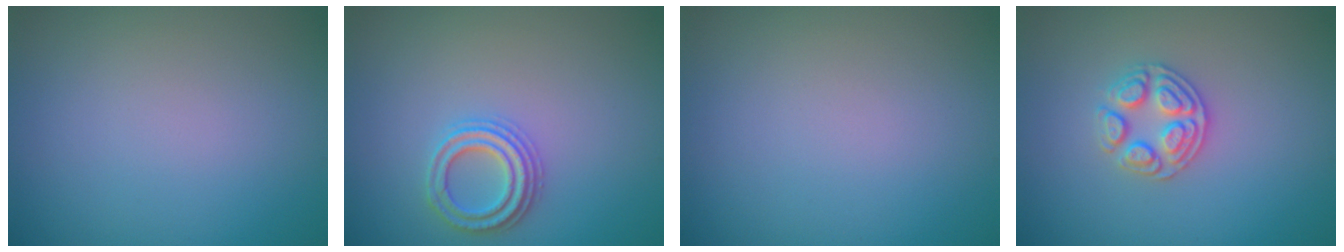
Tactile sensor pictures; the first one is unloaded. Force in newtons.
{"total": 2.5, "press": 2.4, "slide": 0.4}
{"total": 0.0}
{"total": 2.9, "press": 2.7, "slide": 1.0}